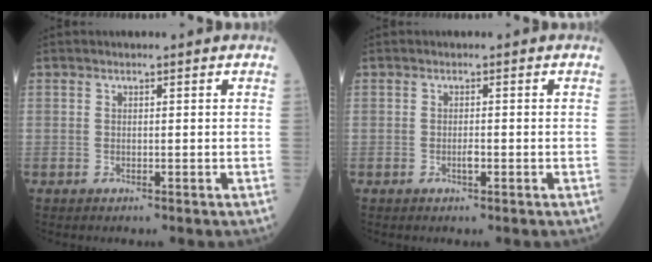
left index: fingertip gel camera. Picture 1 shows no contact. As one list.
[{"total": 0.8, "force": [-0.5, 0.2, 0.7], "torque": [-0.014, -0.004, -0.010]}]